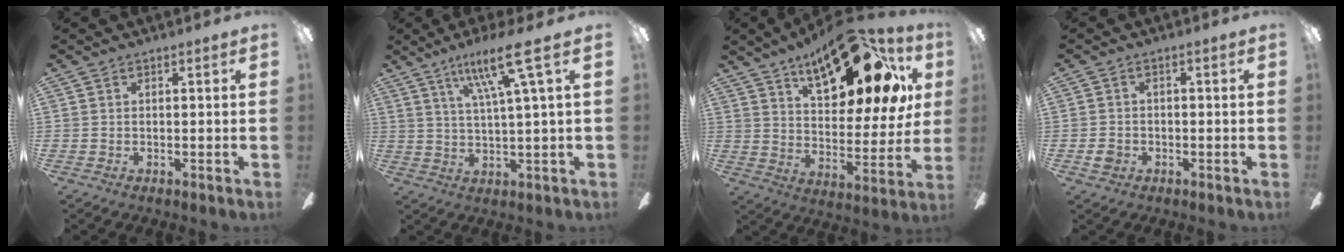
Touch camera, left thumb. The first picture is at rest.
{"total": 12.5, "force": [6.4, 1.5, 10.6], "torque": [-0.189, -0.014, 0.100]}
{"total": 24.2, "force": [14.9, 10.3, 16.1], "torque": [-0.225, -0.082, 0.243]}
{"total": 2.4, "force": [-1.1, 1.9, 1.2], "torque": [-0.019, 0.007, -0.020]}